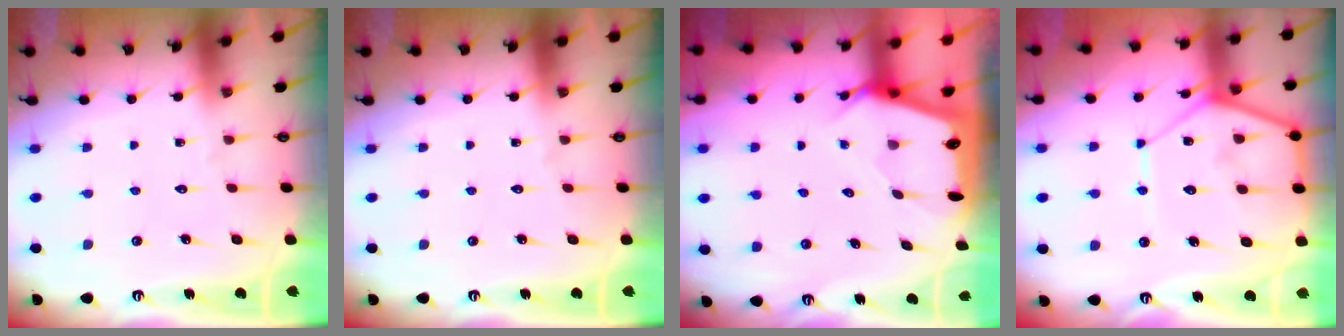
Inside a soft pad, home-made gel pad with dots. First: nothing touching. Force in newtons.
{"total": 0.0}
{"total": 2.4, "press": 2.4, "slide": 0.2}
{"total": 11.6, "press": 11.6, "slide": 1.1}